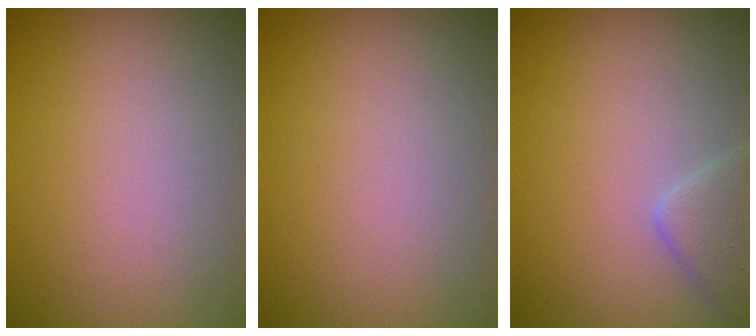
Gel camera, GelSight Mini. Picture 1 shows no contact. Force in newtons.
{"total": 0.0}
{"total": 2.4, "press": 2.4, "slide": 0.1}